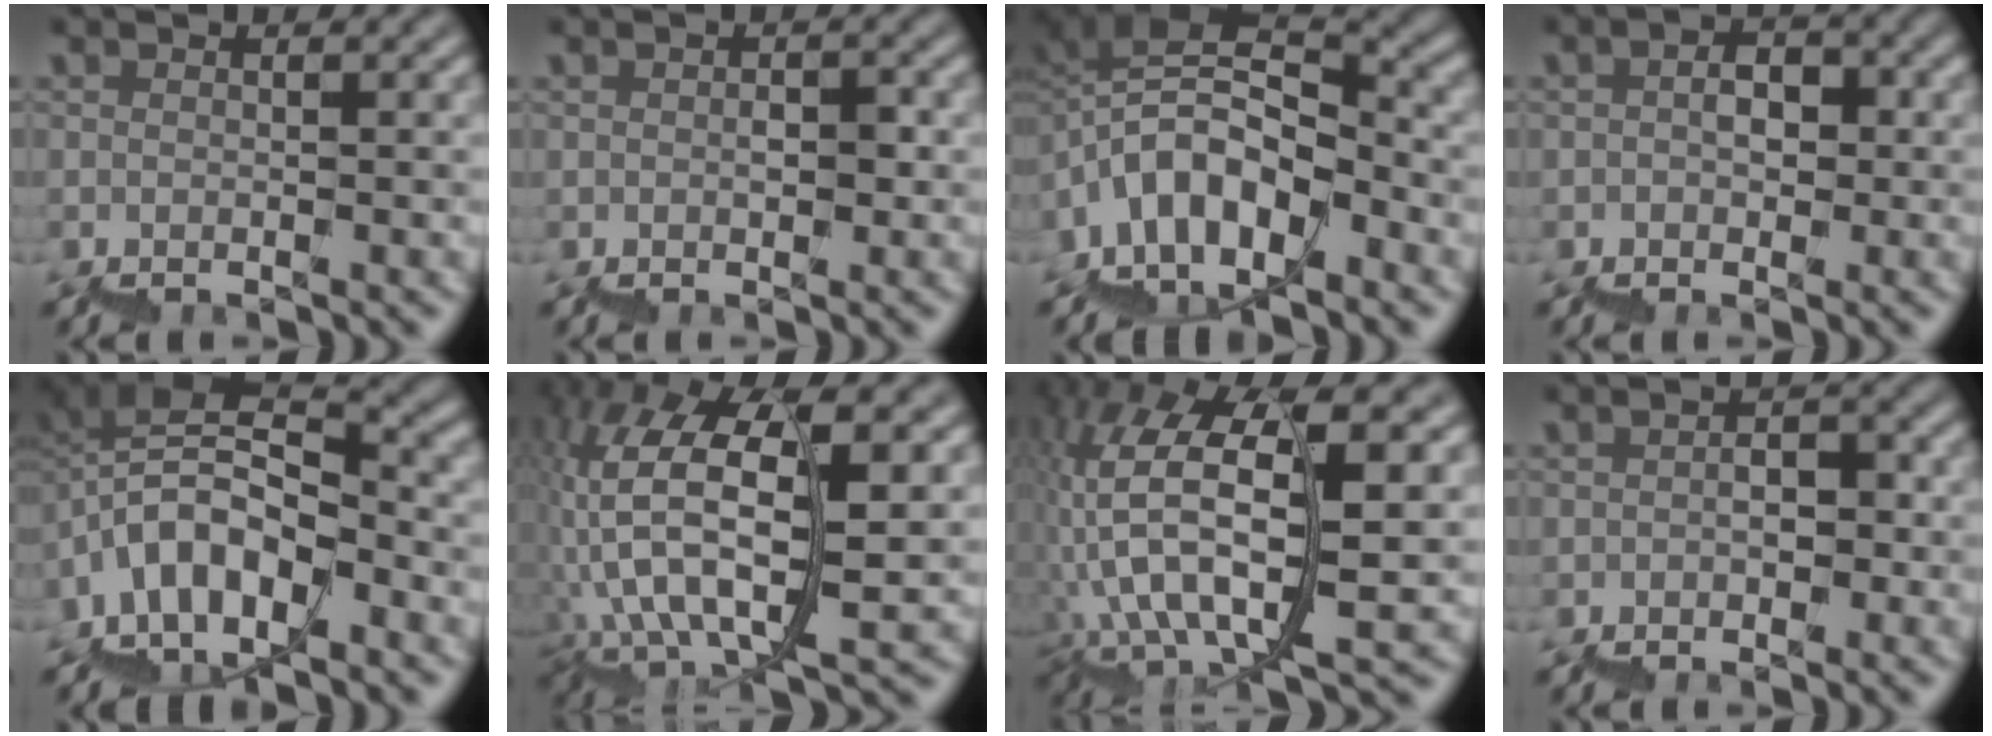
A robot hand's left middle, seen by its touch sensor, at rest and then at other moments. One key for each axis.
{"total": 0.6, "fx": 0.4, "fy": 0.2, "fz": 0.5, "tx": -0.006, "ty": 0.004, "tz": 0.008}
{"total": 6.6, "fx": 0.0, "fy": 3.7, "fz": 5.5, "tx": -0.078, "ty": 0.017, "tz": -0.003}
{"total": 1.2, "fx": 0.0, "fy": 0.9, "fz": 0.8, "tx": -0.011, "ty": 0.007, "tz": -0.003}
{"total": 6.2, "fx": -0.5, "fy": 3.5, "fz": 5.0, "tx": -0.072, "ty": 0.015, "tz": -0.012}
{"total": 11.3, "fx": 3.4, "fy": 5.0, "fz": 9.5, "tx": -0.191, "ty": 0.001, "tz": 0.073}
{"total": 10.9, "fx": 2.6, "fy": 4.2, "fz": 9.7, "tx": -0.190, "ty": 0.002, "tz": 0.057}
{"total": 1.2, "fx": -0.4, "fy": 0.8, "fz": 0.8, "tx": -0.009, "ty": 0.007, "tz": -0.005}